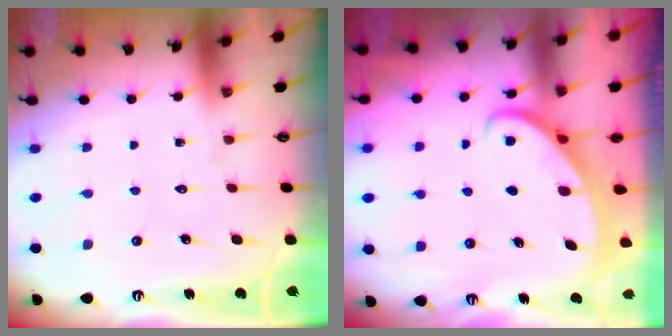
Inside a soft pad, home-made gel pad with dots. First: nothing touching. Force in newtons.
{"total": 4.0, "press": 4.0, "slide": 0.3}